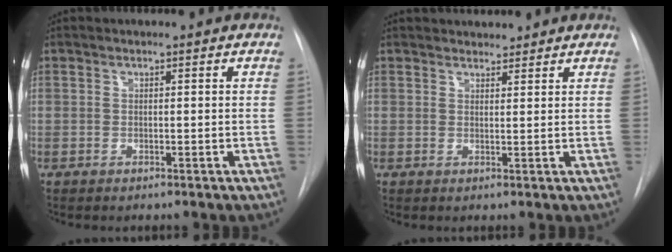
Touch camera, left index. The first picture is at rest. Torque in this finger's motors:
{"motor_torque": [0.20, -0.20, -0.01, 0.01]}